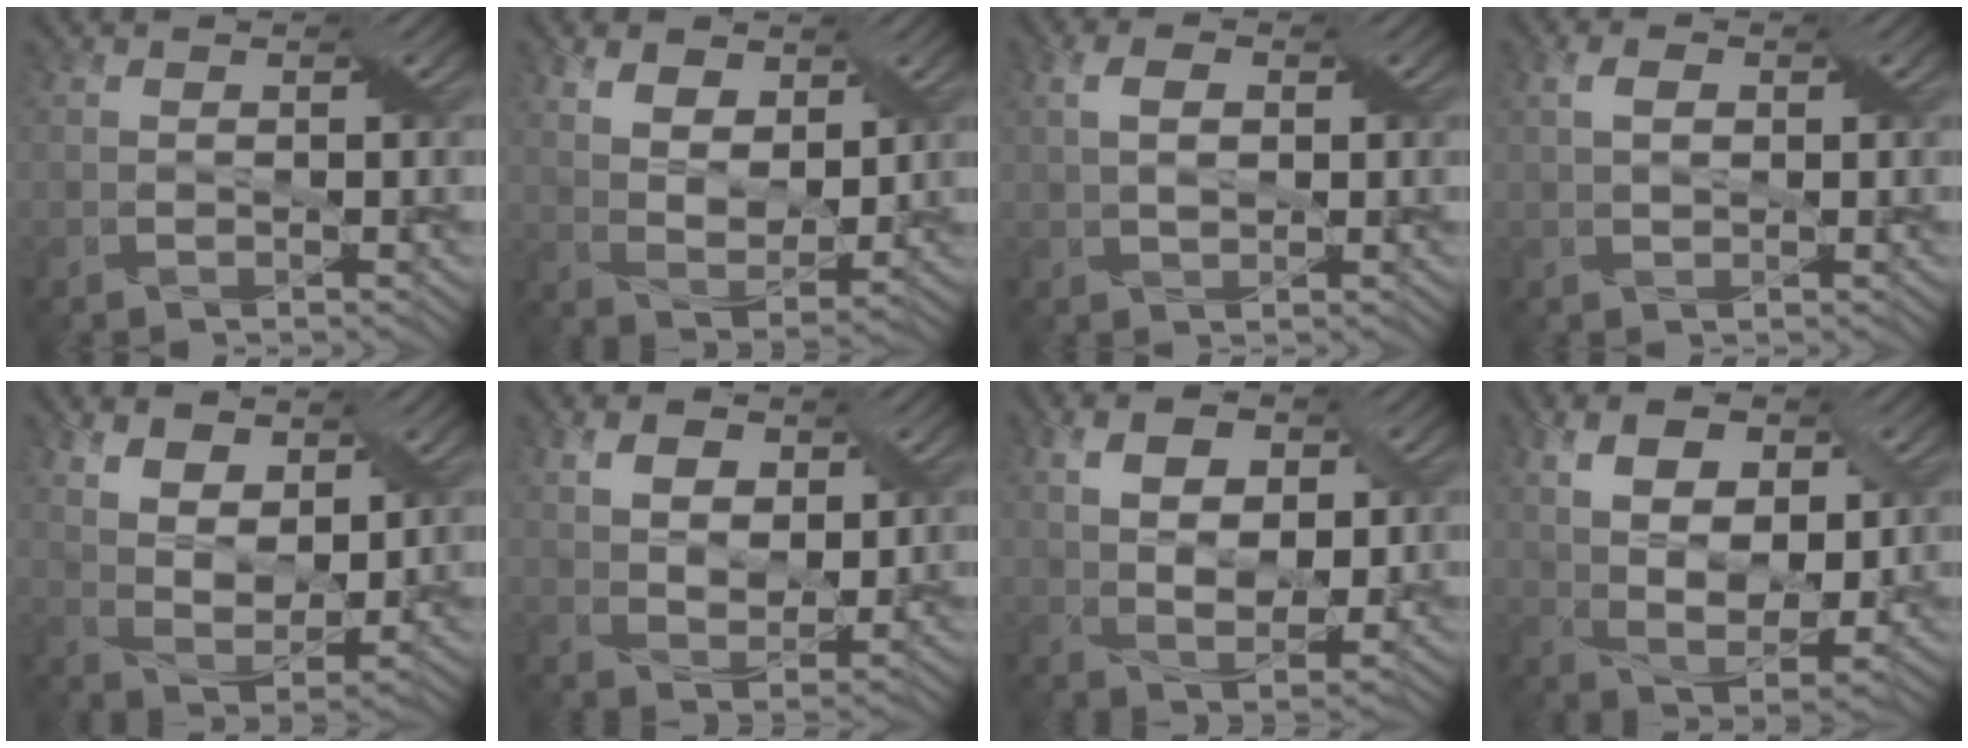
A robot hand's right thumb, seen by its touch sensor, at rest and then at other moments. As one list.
[{"total": 7.1, "force": [3.7, 4.2, 4.4], "torque": [-0.103, -0.005, 0.068]}, {"total": 3.4, "force": [0.8, 2.0, 2.7], "torque": [-0.058, 0.002, 0.016]}, {"total": 2.4, "force": [0.7, 1.4, 1.8], "torque": [-0.037, 0.003, 0.013]}, {"total": 7.7, "force": [4.0, 4.3, 4.9], "torque": [-0.114, -0.006, 0.077]}, {"total": 6.0, "force": [2.7, 3.9, 3.8], "torque": [-0.080, -0.001, 0.044]}, {"total": 7.7, "force": [2.1, 4.6, 5.8], "torque": [-0.113, 0.003, 0.036]}, {"total": 10.4, "force": [3.1, 6.0, 7.9], "torque": [-0.156, -0.003, 0.055]}]